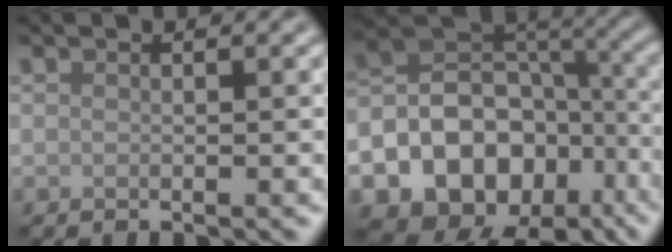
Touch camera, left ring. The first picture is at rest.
{"total": 19.4, "force": [-9.2, 15.4, 7.4], "torque": [-0.162, -0.042, -0.137]}